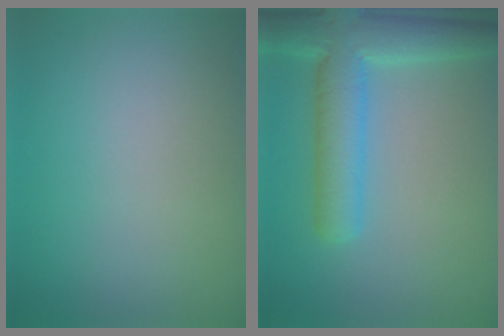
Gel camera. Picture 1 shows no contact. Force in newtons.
{"total": 6.9, "press": 6.8, "slide": 0.4}